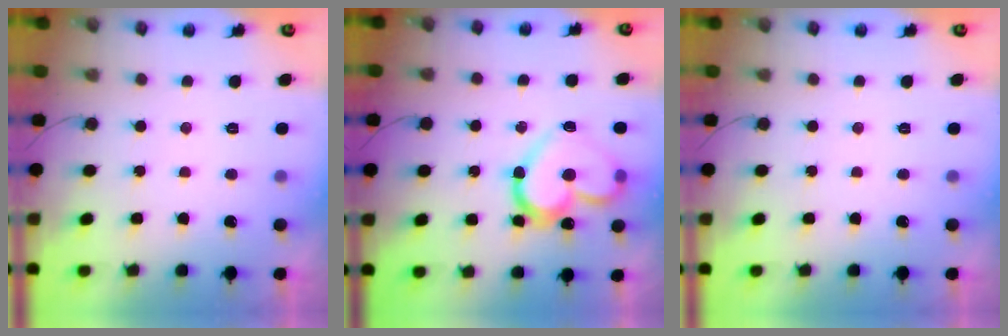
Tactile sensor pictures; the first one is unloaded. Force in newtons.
{"total": 18.4, "press": 18.4, "slide": 1.4}
{"total": 0.0}